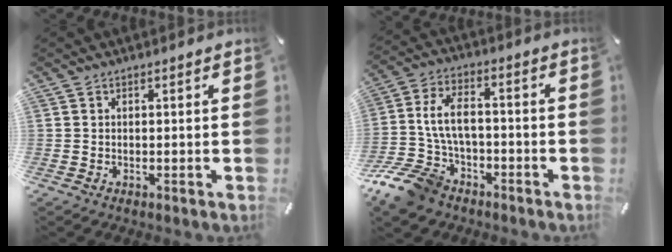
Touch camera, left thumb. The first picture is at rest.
{"total": 14.1, "force": [-4.4, 9.9, 9.0], "torque": [-0.198, 0.037, -0.079]}